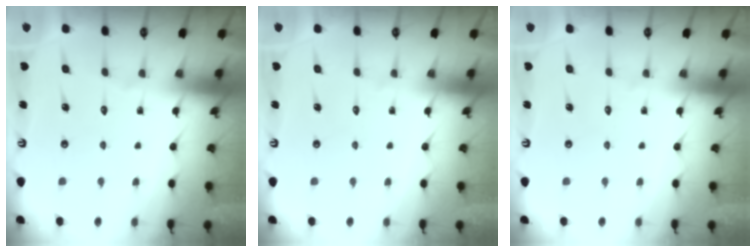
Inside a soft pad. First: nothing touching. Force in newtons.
{"total": 0.0}
{"total": 0.0}